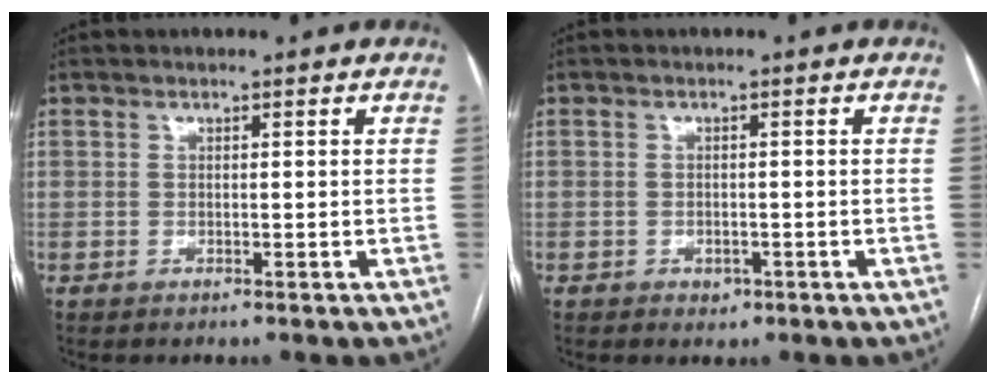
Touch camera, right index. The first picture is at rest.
{"total": 1.5, "force": [-0.8, 1.2, 0.6], "torque": [-0.009, 0.003, -0.005]}